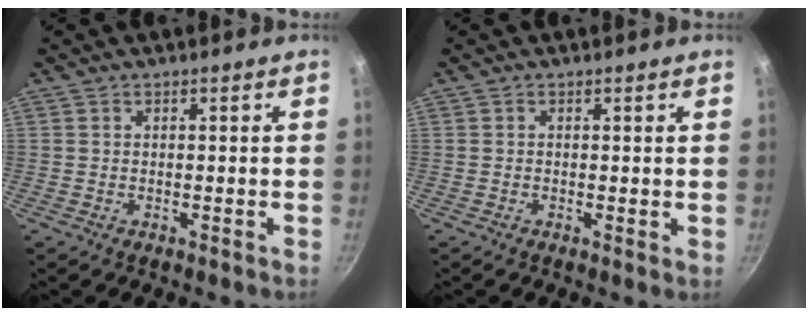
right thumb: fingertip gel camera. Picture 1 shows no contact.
{"total": 0.5, "force": [0.1, 0.2, 0.5], "torque": [-0.008, -0.001, -0.001]}